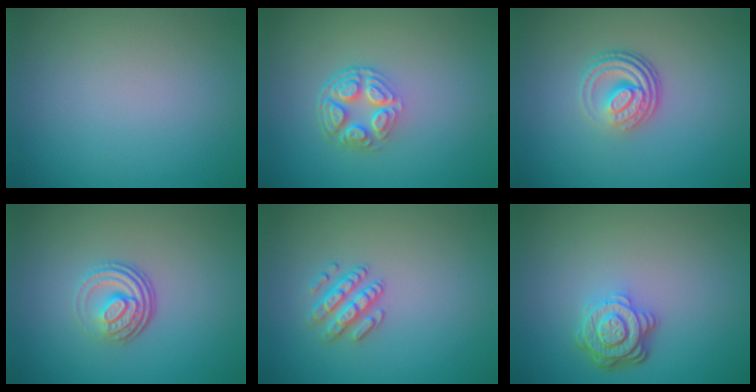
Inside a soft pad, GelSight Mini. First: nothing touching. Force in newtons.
{"total": 4.4, "press": 3.3, "slide": 2.9}
{"total": 4.1, "press": 2.7, "slide": 3.0}
{"total": 3.6, "press": 2.4, "slide": 2.7}
{"total": 2.5, "press": 2.4, "slide": 0.6}
{"total": 4.2, "press": 3.3, "slide": 2.7}